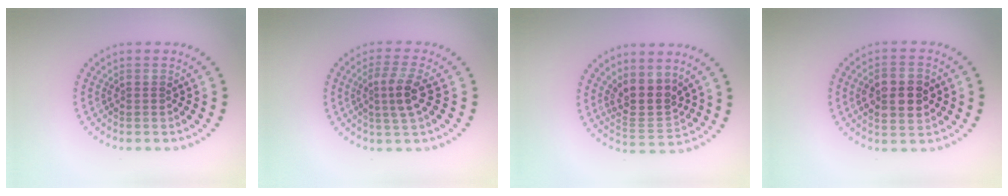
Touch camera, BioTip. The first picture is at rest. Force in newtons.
{"total": 2.9, "press": 2.5, "slide": 1.4}
{"total": 3.8, "press": 3.3, "slide": 1.9}
{"total": 4.8, "press": 4.8, "slide": 0.2}